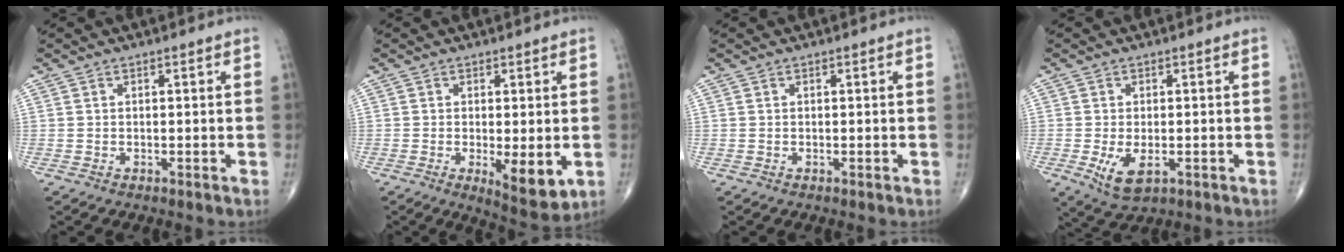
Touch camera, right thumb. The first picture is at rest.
{"total": 7.3, "force": [-1.5, 2.4, 6.7], "torque": [-0.096, -0.022, -0.017]}
{"total": 0.0}
{"total": 5.7, "force": [-1.6, 2.9, 4.6], "torque": [-0.086, -0.011, -0.020]}